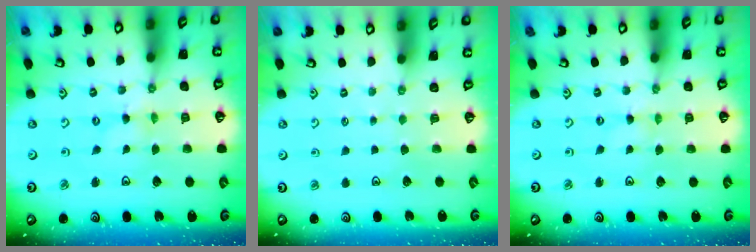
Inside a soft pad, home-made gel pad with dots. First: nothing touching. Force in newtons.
{"total": 0.6, "press": 0.6, "slide": 0.1}
{"total": 0.0}